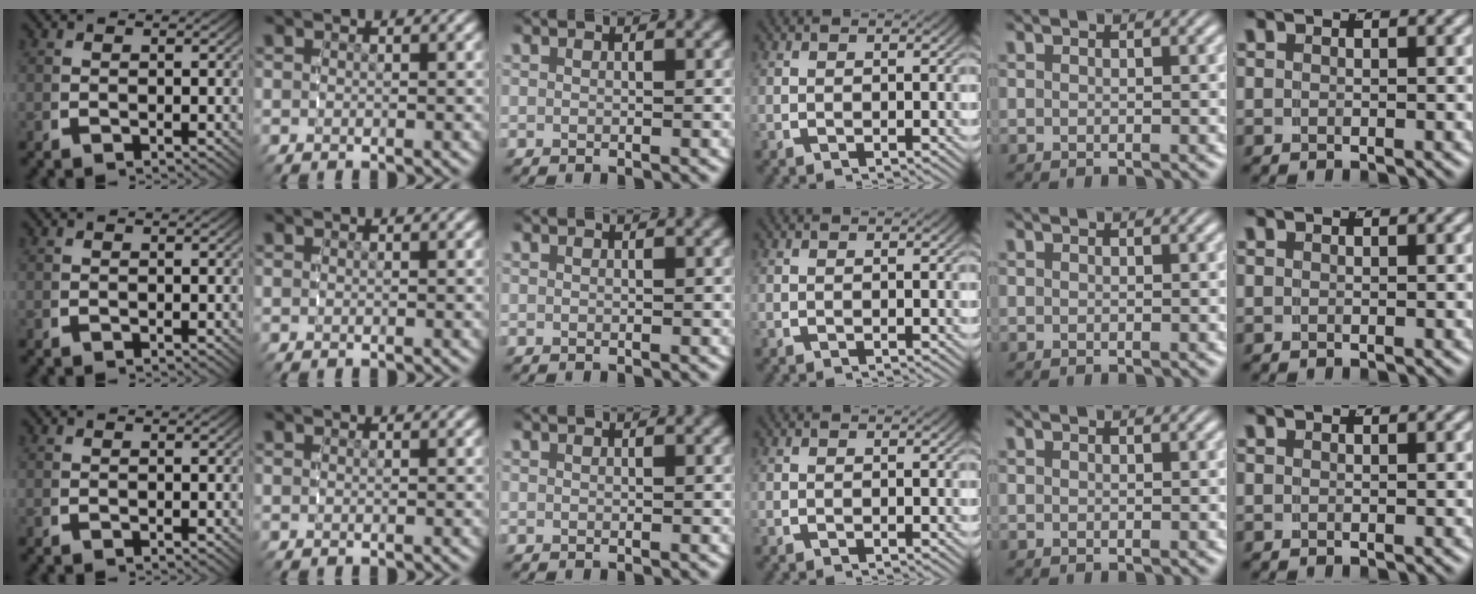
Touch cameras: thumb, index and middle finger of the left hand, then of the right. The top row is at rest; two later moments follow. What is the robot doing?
{"motion": "reach", "object": "pen bag"}